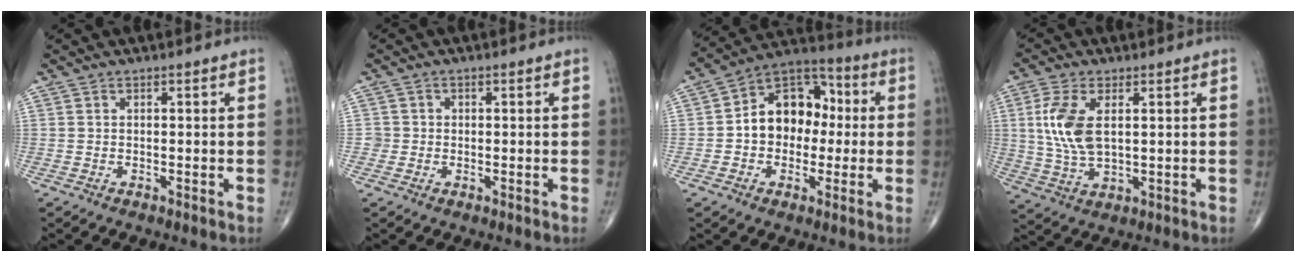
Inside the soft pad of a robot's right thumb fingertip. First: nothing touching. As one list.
[{"total": 1.7, "force": [-0.2, 1.7, -0.1], "torque": [0.015, 0.008, -0.009]}, {"total": 13.9, "force": [0.2, 10.3, 9.3], "torque": [-0.104, 0.039, -0.008]}, {"total": 9.6, "force": [2.0, 4.9, 8.0], "torque": [-0.177, -0.006, 0.043]}]